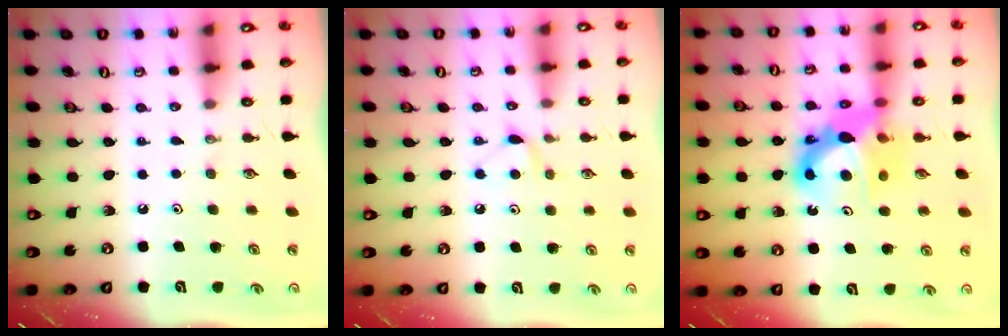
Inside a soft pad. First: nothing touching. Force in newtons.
{"total": 5.0, "press": 4.9, "slide": 0.7}
{"total": 12.0, "press": 11.9, "slide": 1.0}